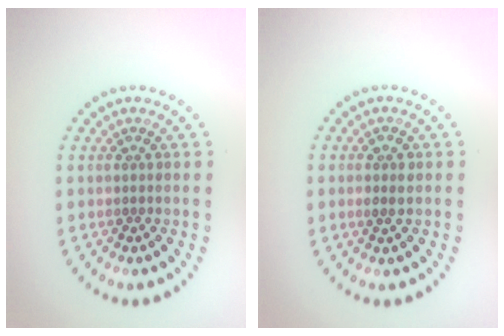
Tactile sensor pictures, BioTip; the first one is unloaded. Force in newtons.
{"total": 1.4, "press": 1.4, "slide": 0.2}